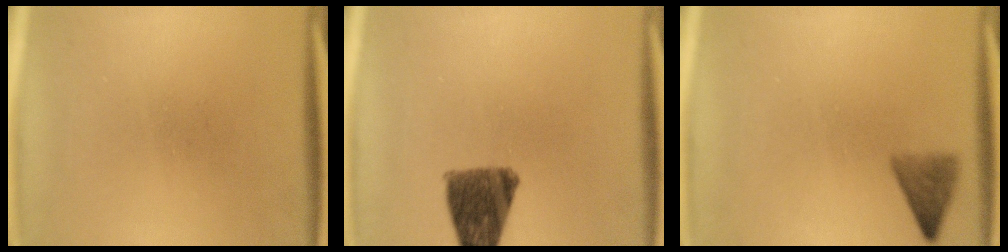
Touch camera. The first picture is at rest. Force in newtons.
{"total": 9.8}
{"total": 3.0}